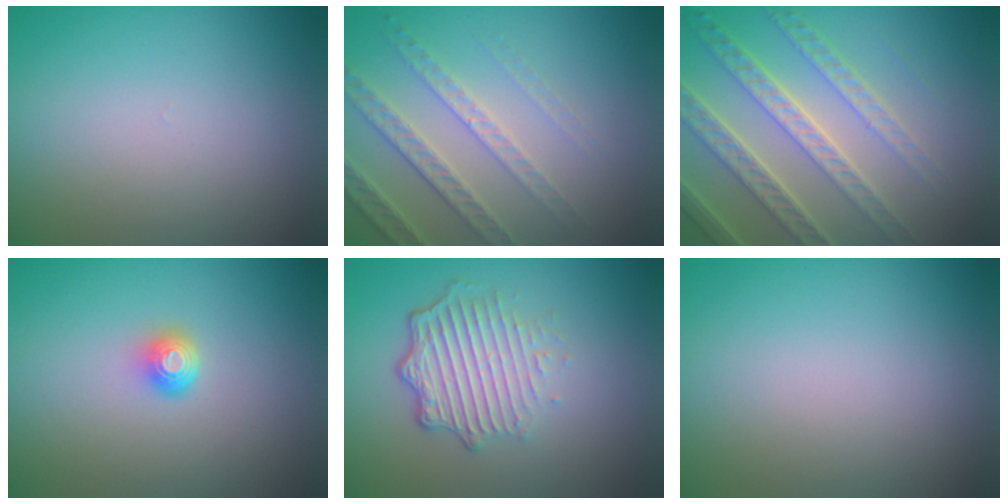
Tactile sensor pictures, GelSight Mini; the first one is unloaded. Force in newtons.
{"total": 3.6, "press": 3.5, "slide": 0.5}
{"total": 6.4, "press": 5.2, "slide": 3.9}
{"total": 1.6, "press": 1.3, "slide": 1.1}
{"total": 5.3, "press": 3.6, "slide": 3.9}
{"total": 0.0}